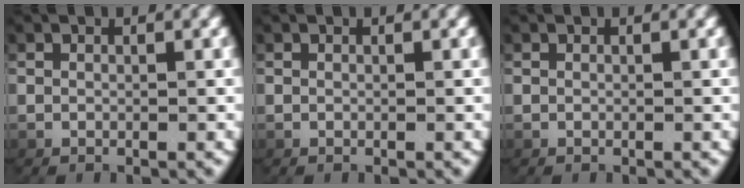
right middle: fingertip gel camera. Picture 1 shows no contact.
{"total": 0.0}
{"total": 0.0}